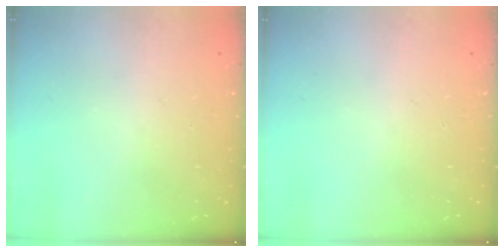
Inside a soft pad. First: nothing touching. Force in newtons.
{"total": 0.0}